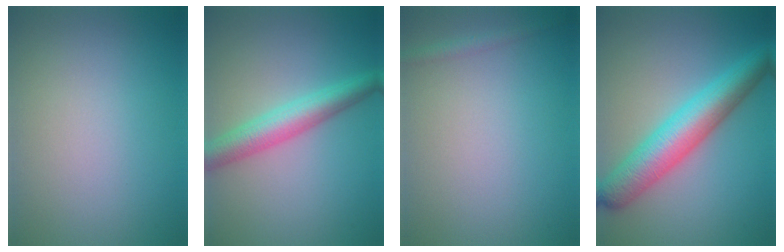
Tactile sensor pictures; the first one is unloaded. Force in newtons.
{"total": 4.4, "press": 4.4, "slide": 0.1}
{"total": 1.1, "press": 1.1, "slide": 0.1}
{"total": 7.1, "press": 7.1, "slide": 0.2}